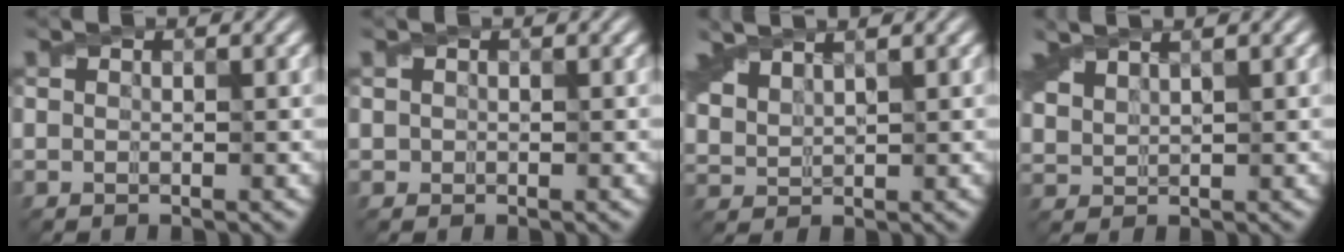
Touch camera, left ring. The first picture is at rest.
{"total": 0.6, "force": [0.1, 0.5, 0.2], "torque": [-0.001, 0.001, 0.001]}
{"total": 2.8, "force": [2.4, 0.7, 1.2], "torque": [-0.043, 0.011, 0.062]}
{"total": 2.2, "force": [2.0, 0.4, 0.8], "torque": [-0.030, 0.011, 0.054]}